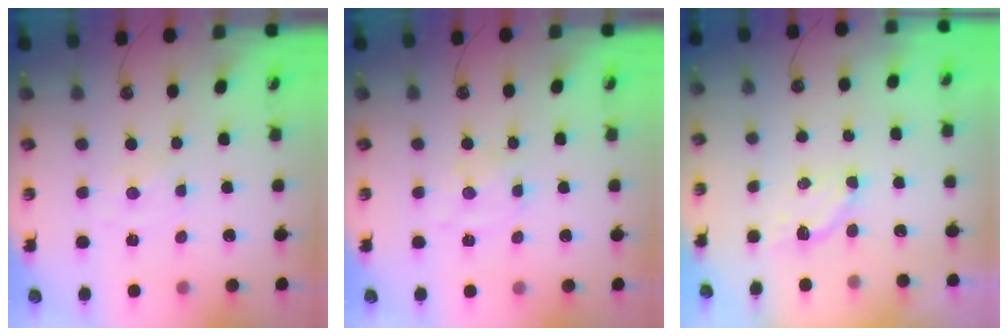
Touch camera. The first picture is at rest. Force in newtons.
{"total": 2.4, "press": 2.3, "slide": 0.5}
{"total": 4.9, "press": 4.8, "slide": 0.9}